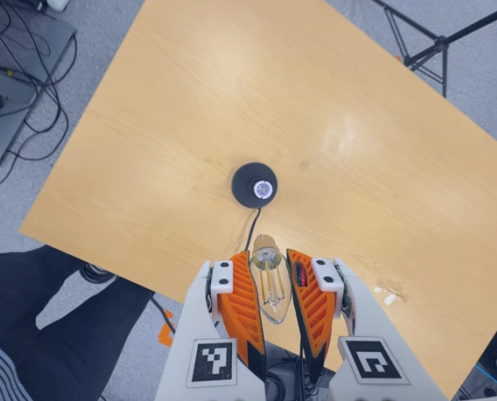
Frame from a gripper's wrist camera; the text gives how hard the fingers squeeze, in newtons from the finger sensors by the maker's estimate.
{"total": 20.7, "left": 23.1, "right": 18.4}